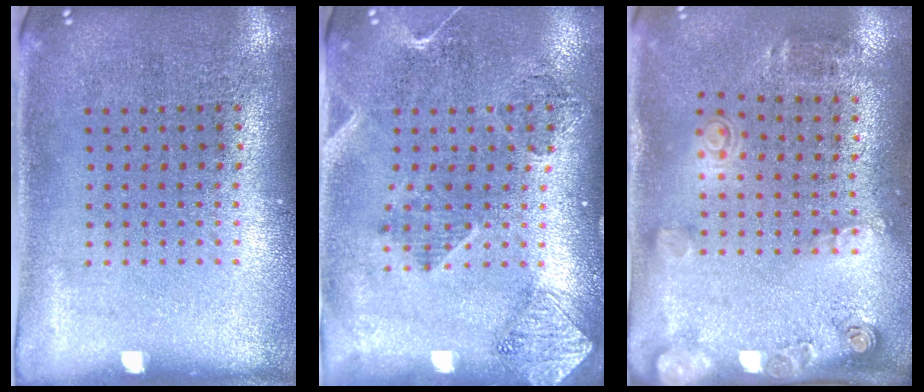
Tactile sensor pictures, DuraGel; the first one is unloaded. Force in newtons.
{"total": 1.8, "press": 1.6, "slide": 0.8}
{"total": 1.9, "press": 1.3, "slide": 1.4}